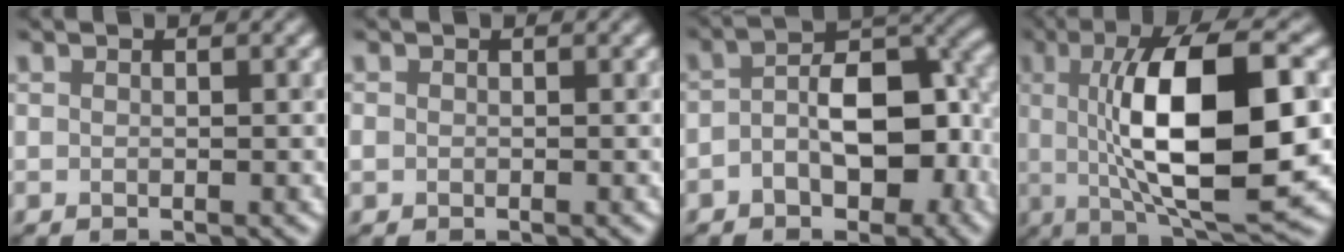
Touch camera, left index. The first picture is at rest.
{"total": 0.5, "force": [-0.1, 0.5, 0.2], "torque": [-0.001, -0.003, -0.002]}
{"total": 8.4, "force": [-1.5, 4.7, 6.8], "torque": [-0.088, 0.013, -0.033]}
{"total": 12.8, "force": [0.5, 3.9, 12.2], "torque": [-0.184, 0.002, 0.010]}